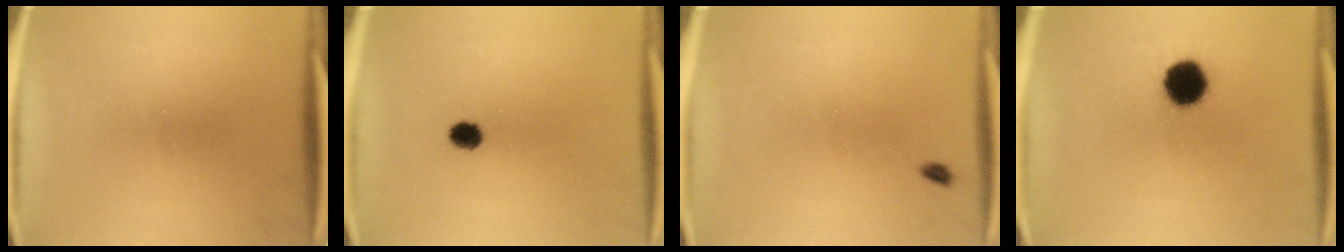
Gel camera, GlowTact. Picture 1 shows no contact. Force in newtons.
{"total": 3.1}
{"total": 1.1}
{"total": 10.4}